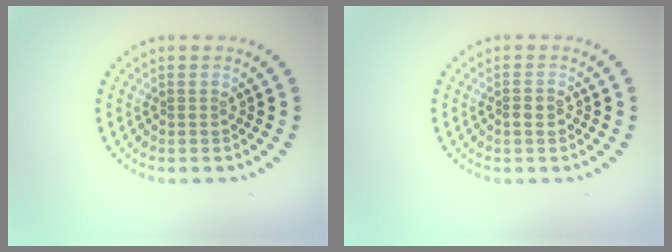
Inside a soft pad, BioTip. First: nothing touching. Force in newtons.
{"total": 0.8, "press": 0.8, "slide": 0.2}